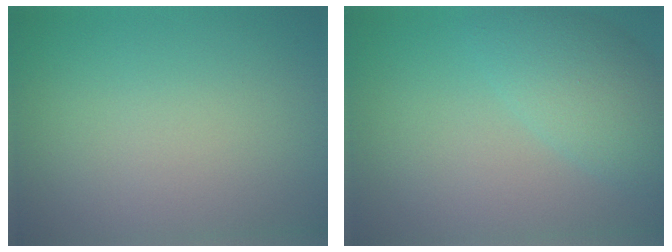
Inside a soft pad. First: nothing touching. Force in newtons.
{"total": 4.4, "press": 4.4, "slide": 0.3}